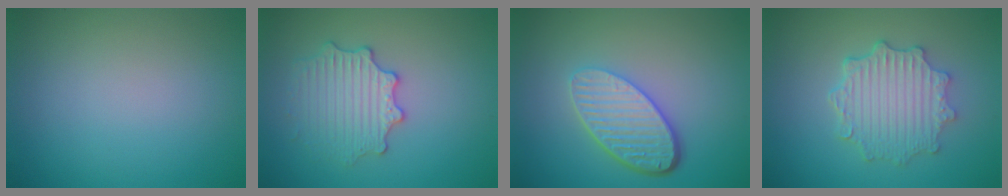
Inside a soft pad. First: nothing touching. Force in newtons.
{"total": 3.2, "press": 3.1, "slide": 0.4}
{"total": 5.3, "press": 3.9, "slide": 3.7}
{"total": 4.7, "press": 3.8, "slide": 2.7}